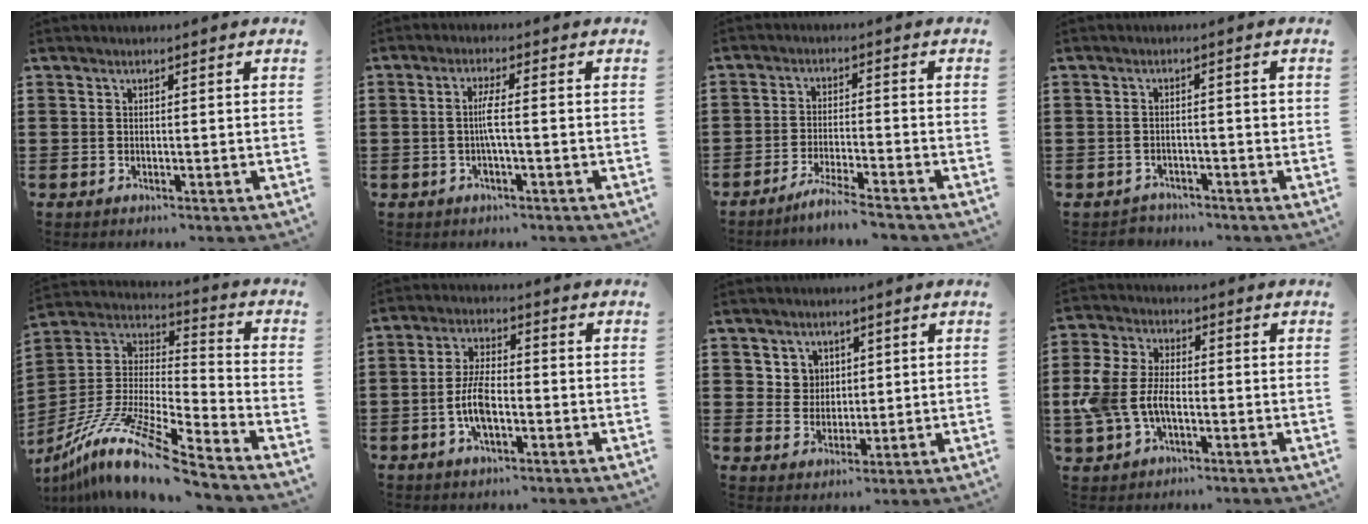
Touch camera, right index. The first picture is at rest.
{"total": 3.2, "force": [-0.5, 0.2, 3.2], "torque": [-0.066, -0.005, -0.014]}
{"total": 4.3, "force": [-4.0, -0.7, 1.4], "torque": [-0.030, -0.008, -0.079]}
{"total": 1.4, "force": [-1.1, 0.9, 0.4], "torque": [-0.013, 0.003, -0.026]}
{"total": 13.9, "force": [-11.0, 0.9, 8.5], "torque": [-0.181, 0.005, -0.216]}
{"total": 6.3, "force": [-1.8, 2.5, 5.4], "torque": [-0.127, -0.003, -0.040]}
{"total": 3.7, "force": [1.8, 3.2, 0.6], "torque": [-0.019, 0.008, 0.031]}
{"total": 7.0, "force": [-1.8, 4.4, 5.1], "torque": [-0.141, -0.003, -0.045]}